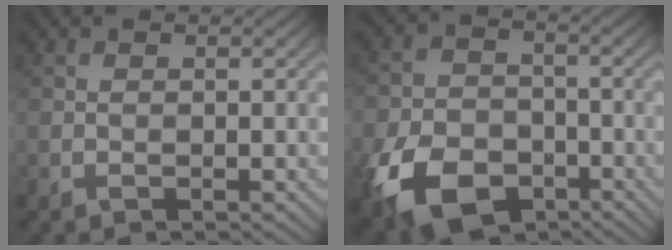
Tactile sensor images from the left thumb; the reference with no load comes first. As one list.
[{"total": 11.7, "force": [-5.8, 7.7, 6.6], "torque": [-0.164, -0.032, -0.102]}]